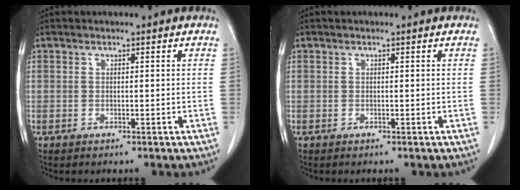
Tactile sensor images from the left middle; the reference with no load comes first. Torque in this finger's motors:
{"motor_torque": [0.02, -0.02, -0.12, -0.01]}